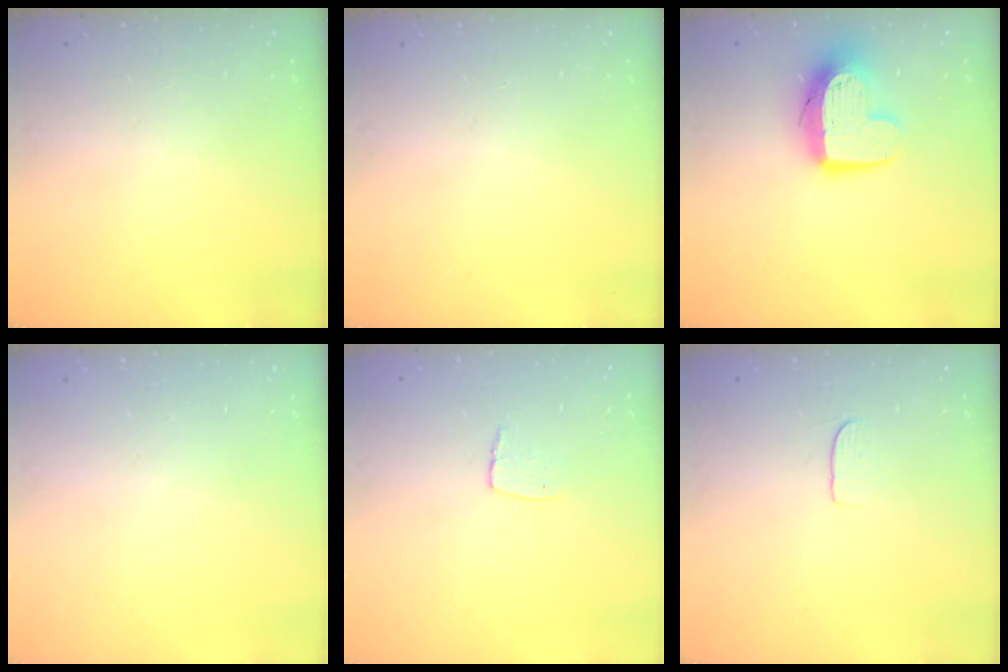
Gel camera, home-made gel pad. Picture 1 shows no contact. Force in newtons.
{"total": 0.0}
{"total": 12.4, "press": 12.4, "slide": 1.0}
{"total": 0.0}
{"total": 5.6, "press": 5.6, "slide": 0.4}
{"total": 5.0, "press": 4.9, "slide": 0.4}